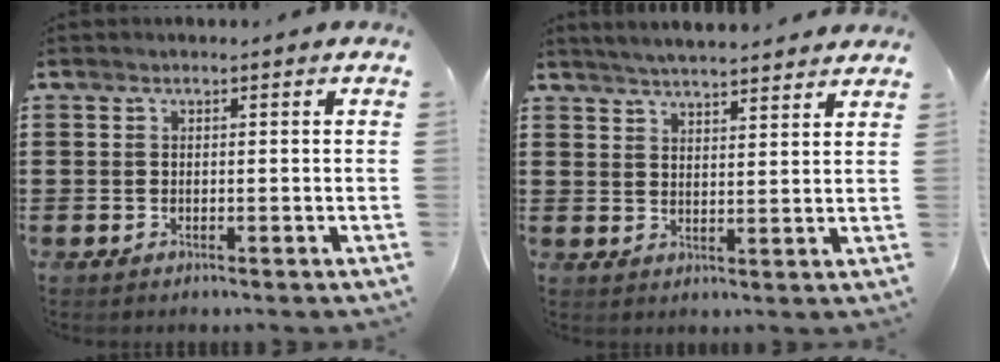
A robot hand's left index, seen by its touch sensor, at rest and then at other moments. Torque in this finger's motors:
{"motor_torque": [1.33, -0.81, 0.18, 0.08]}